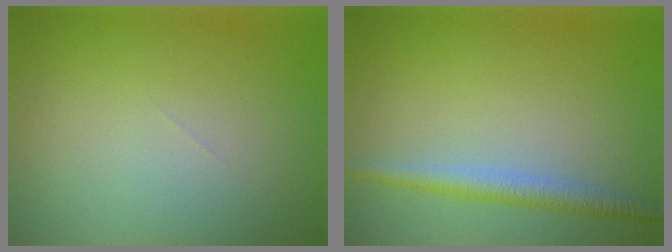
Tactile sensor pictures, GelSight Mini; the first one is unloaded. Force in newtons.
{"total": 2.4, "press": 2.4, "slide": 0.1}